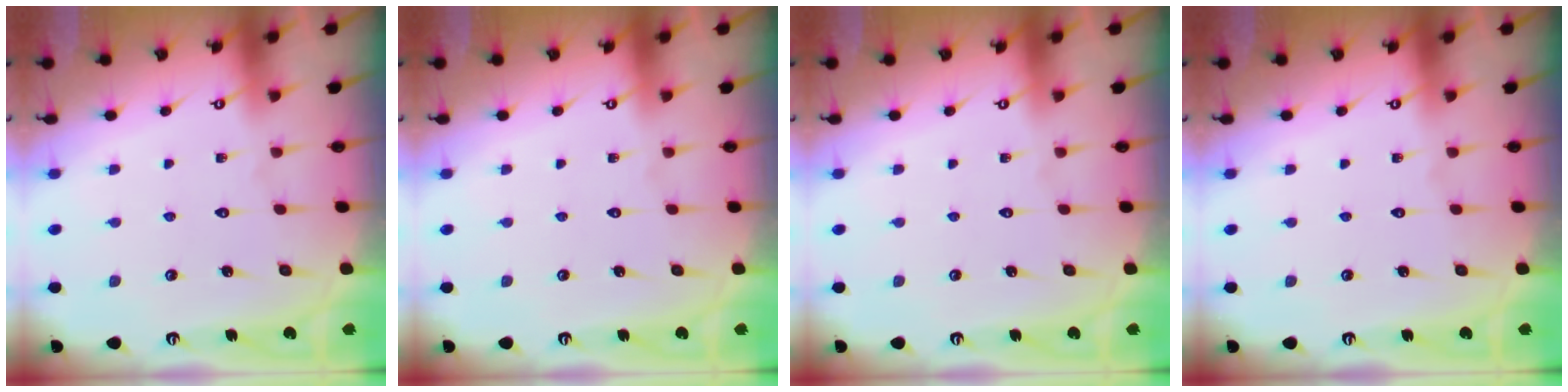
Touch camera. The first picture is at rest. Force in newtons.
{"total": 0.0}
{"total": 0.0}
{"total": 0.0}